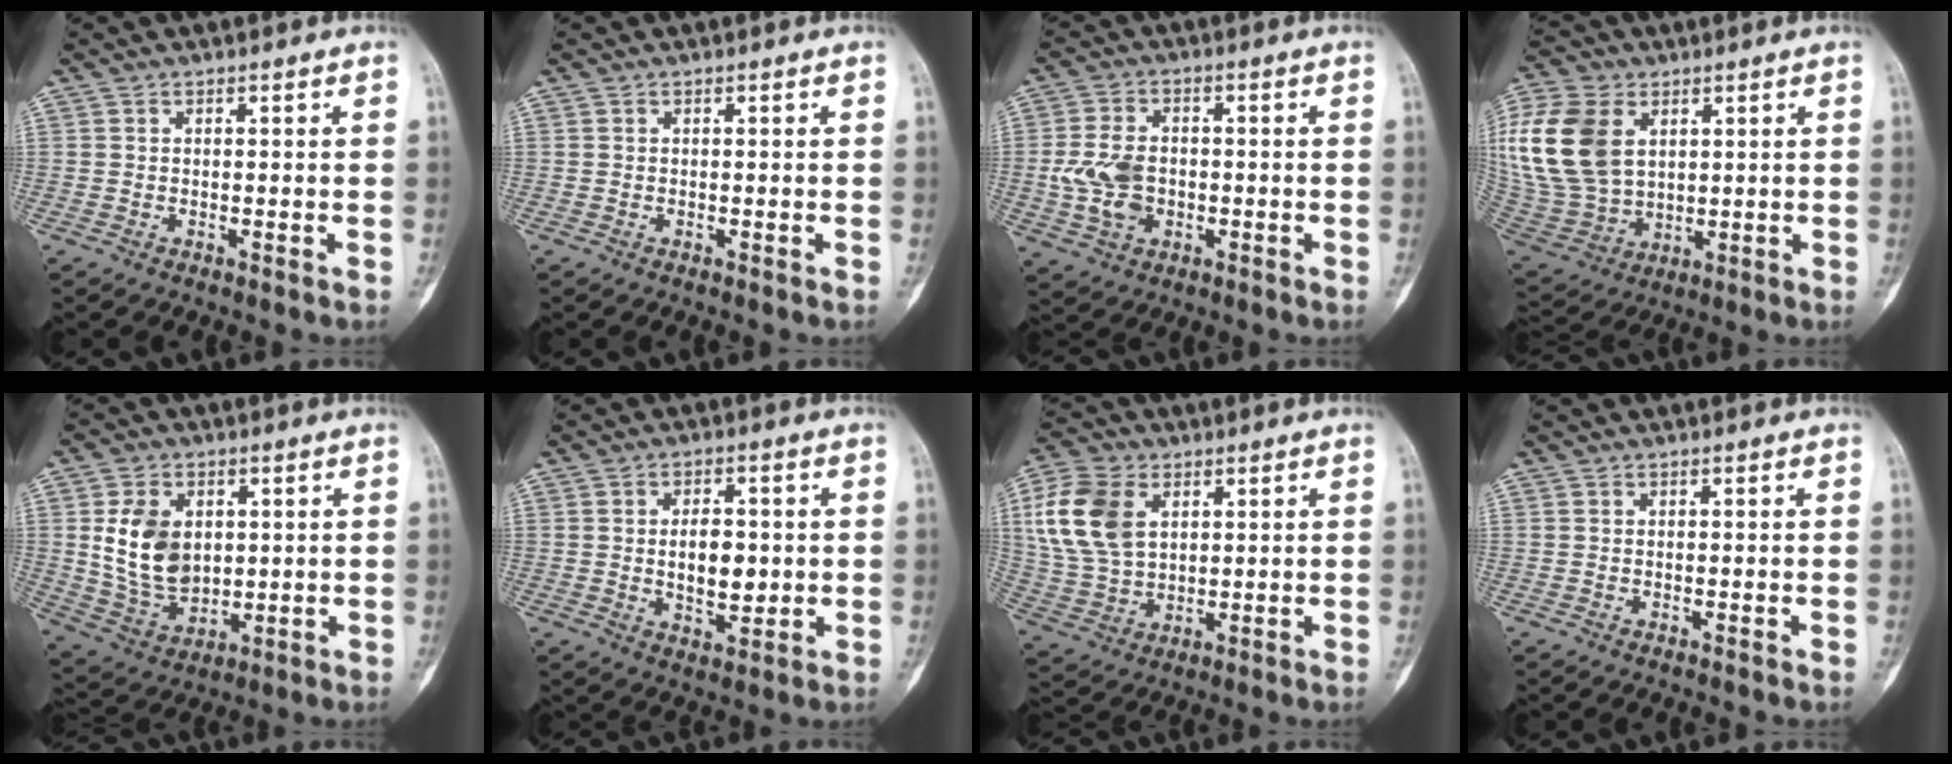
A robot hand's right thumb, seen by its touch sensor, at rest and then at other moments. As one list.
[{"total": 0.0}, {"total": 8.5, "force": [-1.1, 6.1, 5.8], "torque": [-0.105, 0.006, -0.017]}, {"total": 20.5, "force": [5.5, 14.2, 13.7], "torque": [-0.307, -0.011, 0.115]}, {"total": 12.4, "force": [2.1, 9.0, 8.3], "torque": [-0.125, -0.016, 0.056]}, {"total": 7.9, "force": [0.2, 4.6, 6.5], "torque": [-0.079, -0.005, 0.010]}, {"total": 14.2, "force": [4.2, 9.5, 9.6], "torque": [-0.191, -0.004, 0.086]}, {"total": 0.0}]